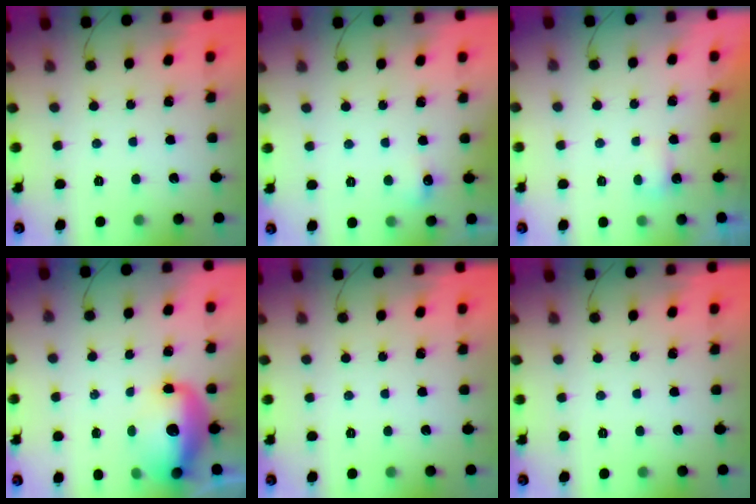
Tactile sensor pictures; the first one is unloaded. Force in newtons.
{"total": 5.4, "press": 5.2, "slide": 1.3}
{"total": 2.8, "press": 2.7, "slide": 0.7}
{"total": 13.3, "press": 12.9, "slide": 3.1}
{"total": 0.0}
{"total": 0.0}